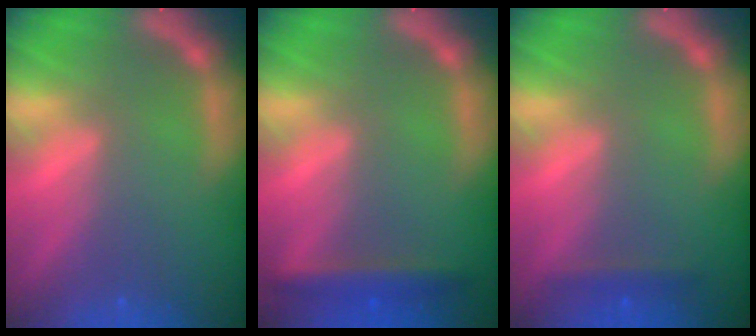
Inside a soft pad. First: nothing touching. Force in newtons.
{"total": 3.0}
{"total": 1.4}